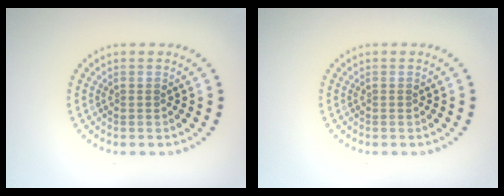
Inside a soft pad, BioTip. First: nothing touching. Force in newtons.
{"total": 0.0}